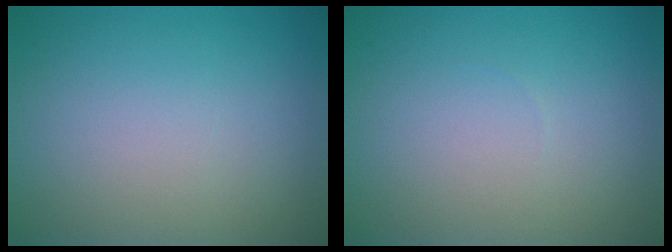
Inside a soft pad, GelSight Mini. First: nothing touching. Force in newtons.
{"total": 0.0}